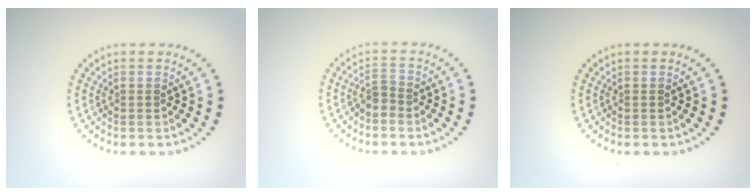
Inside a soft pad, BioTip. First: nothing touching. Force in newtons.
{"total": 1.7, "press": 1.3, "slide": 1.2}
{"total": 0.0}